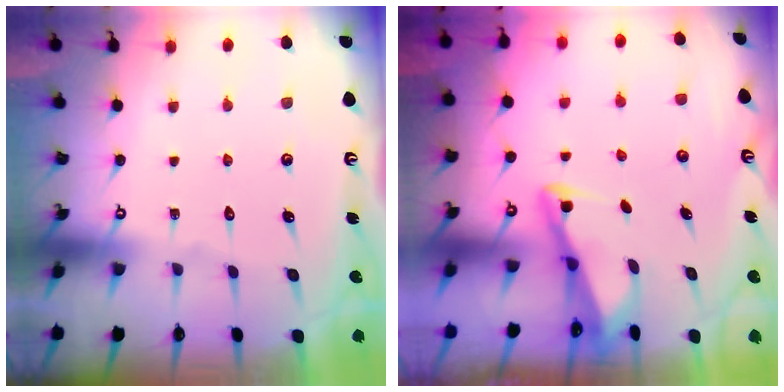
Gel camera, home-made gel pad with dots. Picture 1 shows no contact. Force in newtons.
{"total": 3.0, "press": 2.9, "slide": 0.4}